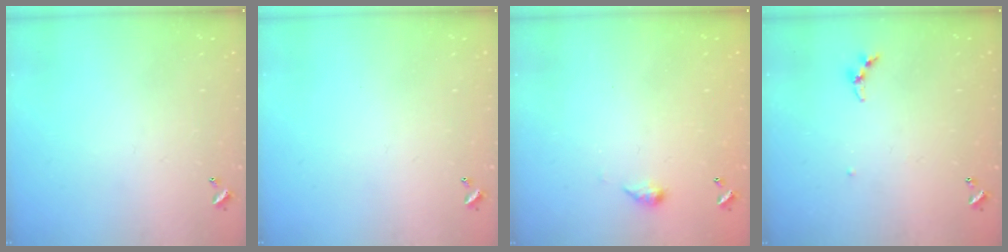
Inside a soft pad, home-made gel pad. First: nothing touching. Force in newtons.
{"total": 0.0}
{"total": 3.5, "press": 3.4, "slide": 0.6}
{"total": 4.0, "press": 3.9, "slide": 0.5}